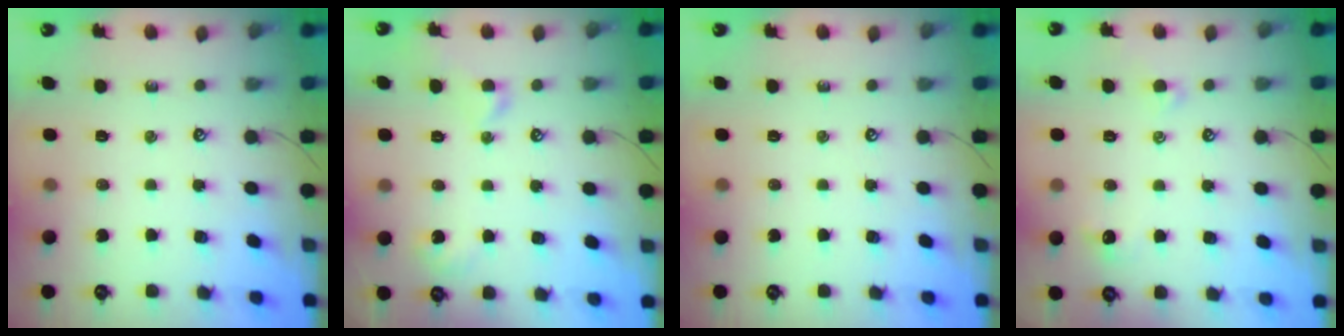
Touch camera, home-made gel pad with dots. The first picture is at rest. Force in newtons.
{"total": 3.1, "press": 3.1, "slide": 0.7}
{"total": 0.0}
{"total": 1.0, "press": 0.8, "slide": 0.7}